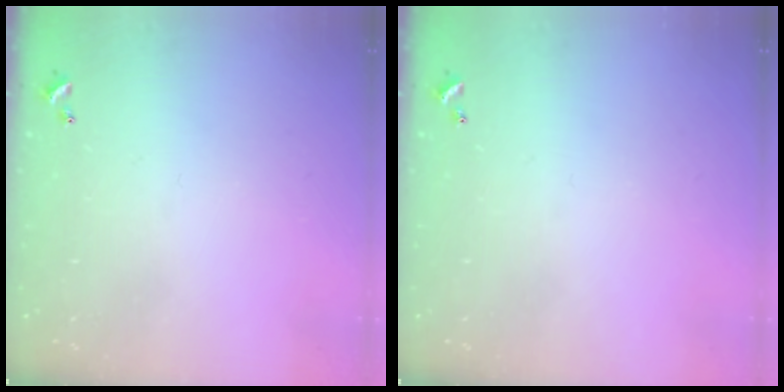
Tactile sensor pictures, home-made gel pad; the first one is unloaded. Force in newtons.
{"total": 0.0}